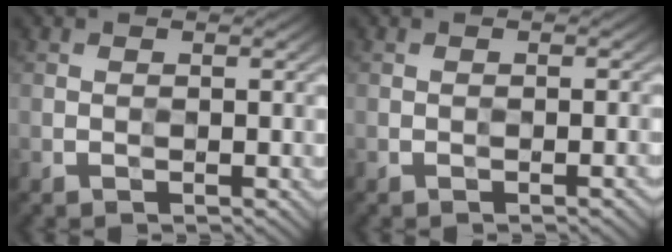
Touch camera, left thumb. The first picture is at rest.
{"total": 1.0, "force": [-0.9, -0.2, 0.5], "torque": [-0.005, 0.005, -0.011]}